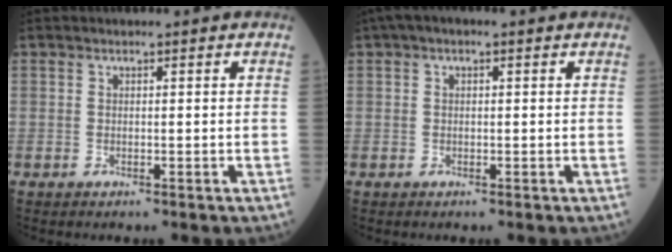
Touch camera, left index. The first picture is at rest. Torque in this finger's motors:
{"motor_torque": [0.88, -0.80, 0.38, 0.09]}